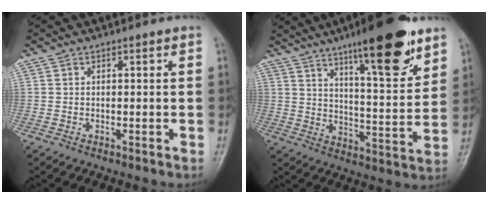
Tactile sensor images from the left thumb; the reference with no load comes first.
{"total": 17.9, "force": [11.2, 4.2, 13.4], "torque": [-0.173, -0.060, 0.176]}